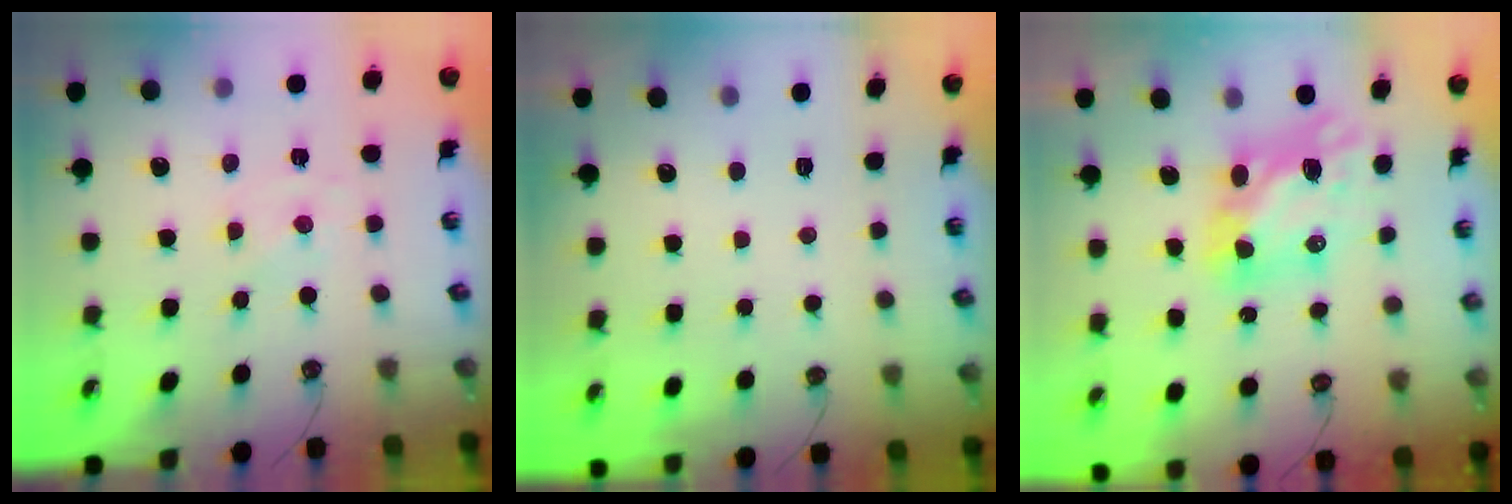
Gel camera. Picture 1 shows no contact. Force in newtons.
{"total": 0.0}
{"total": 9.8, "press": 9.7, "slide": 1.1}